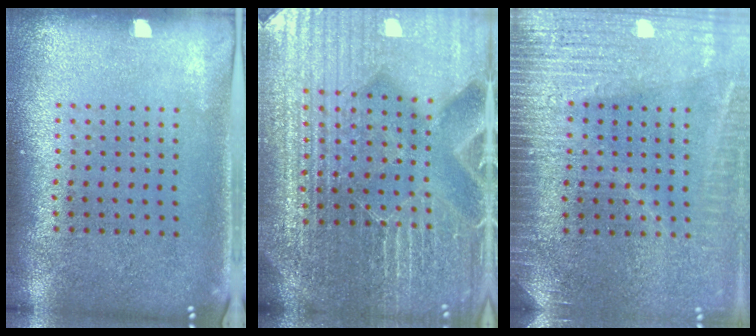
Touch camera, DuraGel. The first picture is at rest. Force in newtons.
{"total": 5.7, "press": 5.2, "slide": 2.3}
{"total": 3.5, "press": 3.1, "slide": 1.6}